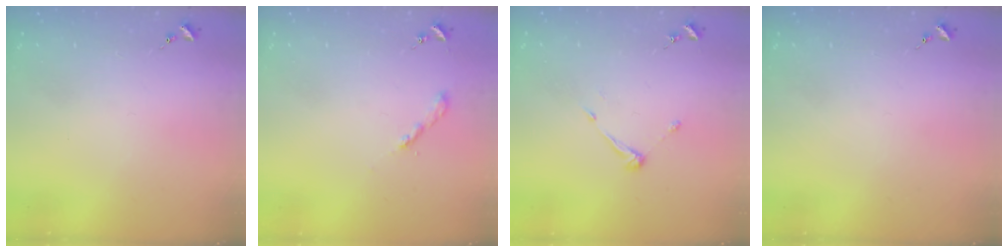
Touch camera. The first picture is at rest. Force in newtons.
{"total": 2.0, "press": 2.0, "slide": 0.2}
{"total": 6.6, "press": 6.6, "slide": 0.5}
{"total": 0.0}